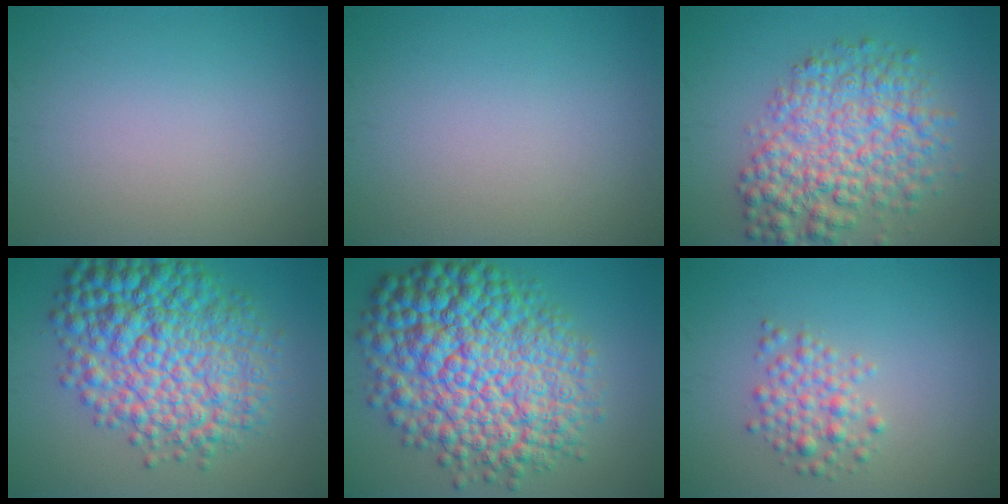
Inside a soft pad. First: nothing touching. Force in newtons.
{"total": 0.0}
{"total": 7.6, "press": 7.6, "slide": 0.2}
{"total": 11.0, "press": 11.0, "slide": 0.1}
{"total": 14.0, "press": 14.0, "slide": 0.2}
{"total": 2.6, "press": 2.6, "slide": 0.2}